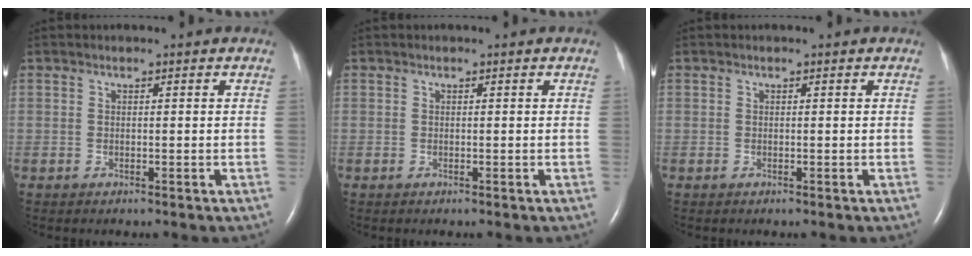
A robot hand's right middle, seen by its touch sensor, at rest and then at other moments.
{"total": 0.0}
{"total": 0.0}